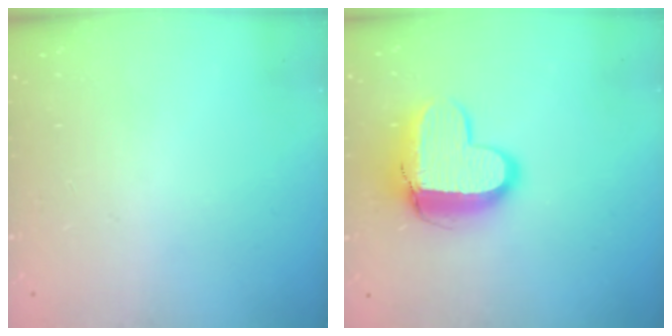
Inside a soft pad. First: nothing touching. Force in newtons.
{"total": 12.5, "press": 12.5, "slide": 1.0}